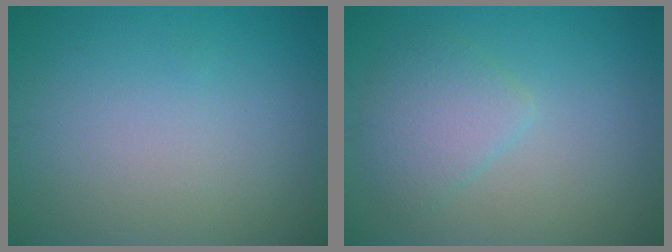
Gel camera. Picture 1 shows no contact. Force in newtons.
{"total": 3.0, "press": 3.0, "slide": 0.2}